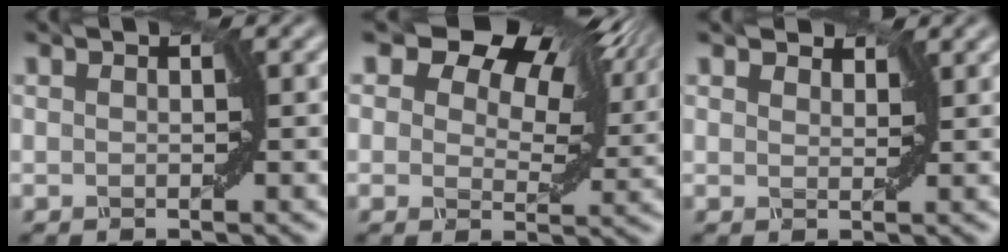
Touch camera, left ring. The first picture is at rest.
{"total": 11.6, "force": [7.0, 6.0, 7.0], "torque": [-0.098, 0.017, 0.101]}
{"total": 1.8, "force": [1.7, 0.6, 0.5], "torque": [-0.013, 0.003, 0.024]}